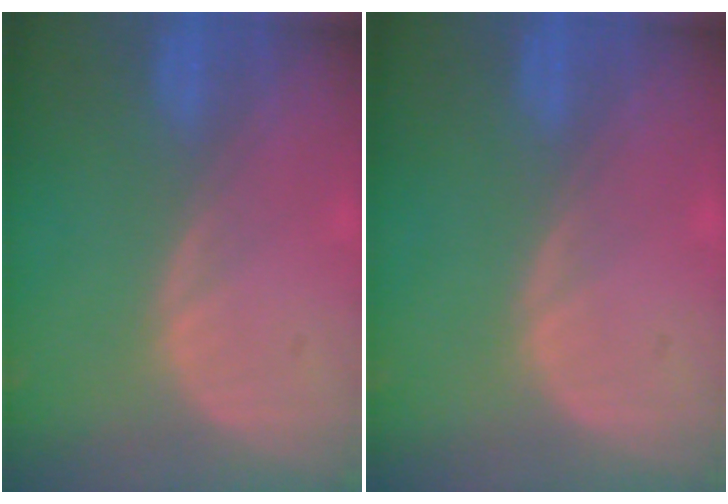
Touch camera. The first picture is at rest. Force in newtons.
{"total": 0.0}